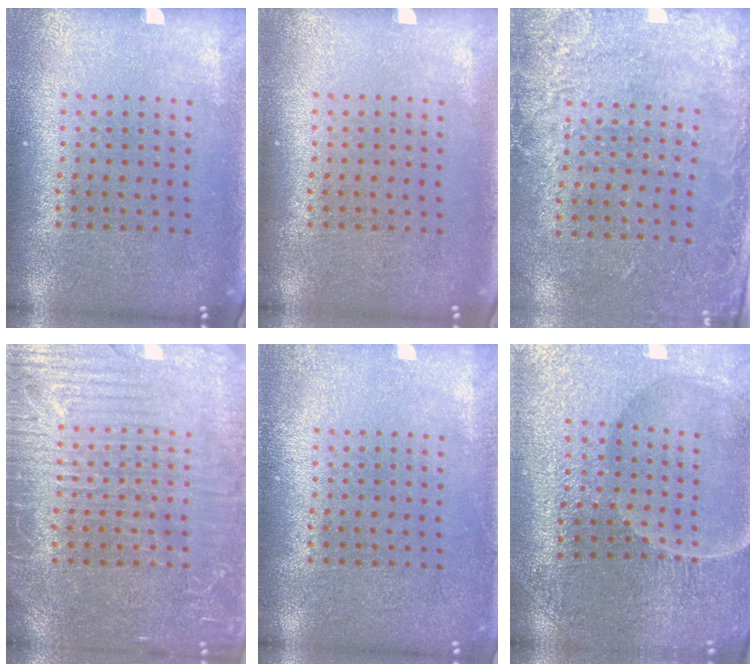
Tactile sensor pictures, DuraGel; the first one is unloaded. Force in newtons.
{"total": 0.0}
{"total": 2.6, "press": 2.0, "slide": 1.7}
{"total": 4.1, "press": 4.0, "slide": 1.1}
{"total": 1.1, "press": 1.1, "slide": 0.3}
{"total": 3.5, "press": 3.5, "slide": 0.4}